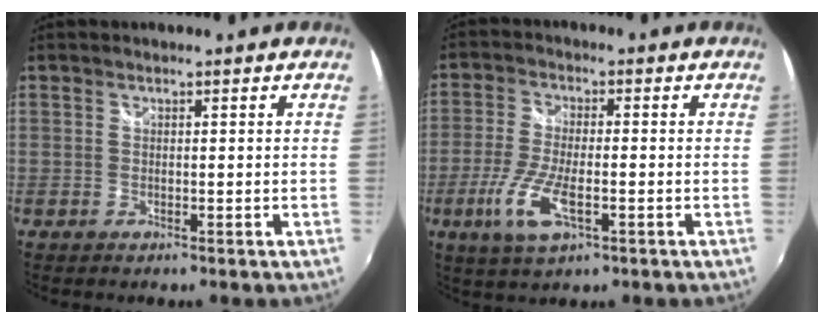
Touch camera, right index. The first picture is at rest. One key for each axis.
{"total": 9.1, "fx": -3.5, "fy": 2.7, "fz": 7.9, "tx": -0.175, "ty": -0.014, "tz": -0.067}